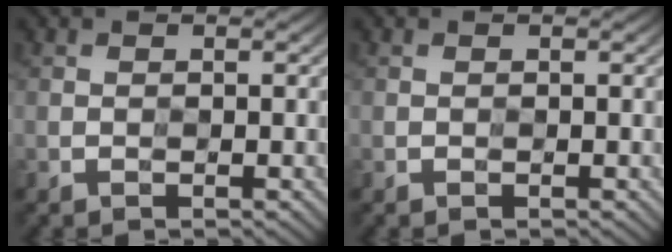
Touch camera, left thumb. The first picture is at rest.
{"total": 0.0}